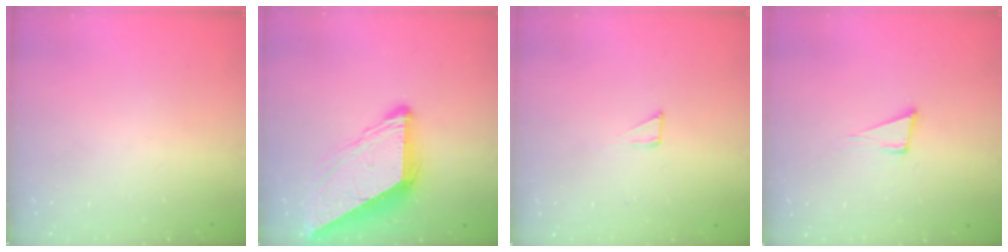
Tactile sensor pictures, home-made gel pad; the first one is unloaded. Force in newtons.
{"total": 10.3, "press": 10.3, "slide": 1.1}
{"total": 3.6, "press": 3.6, "slide": 0.4}
{"total": 5.7, "press": 4.6, "slide": 3.2}